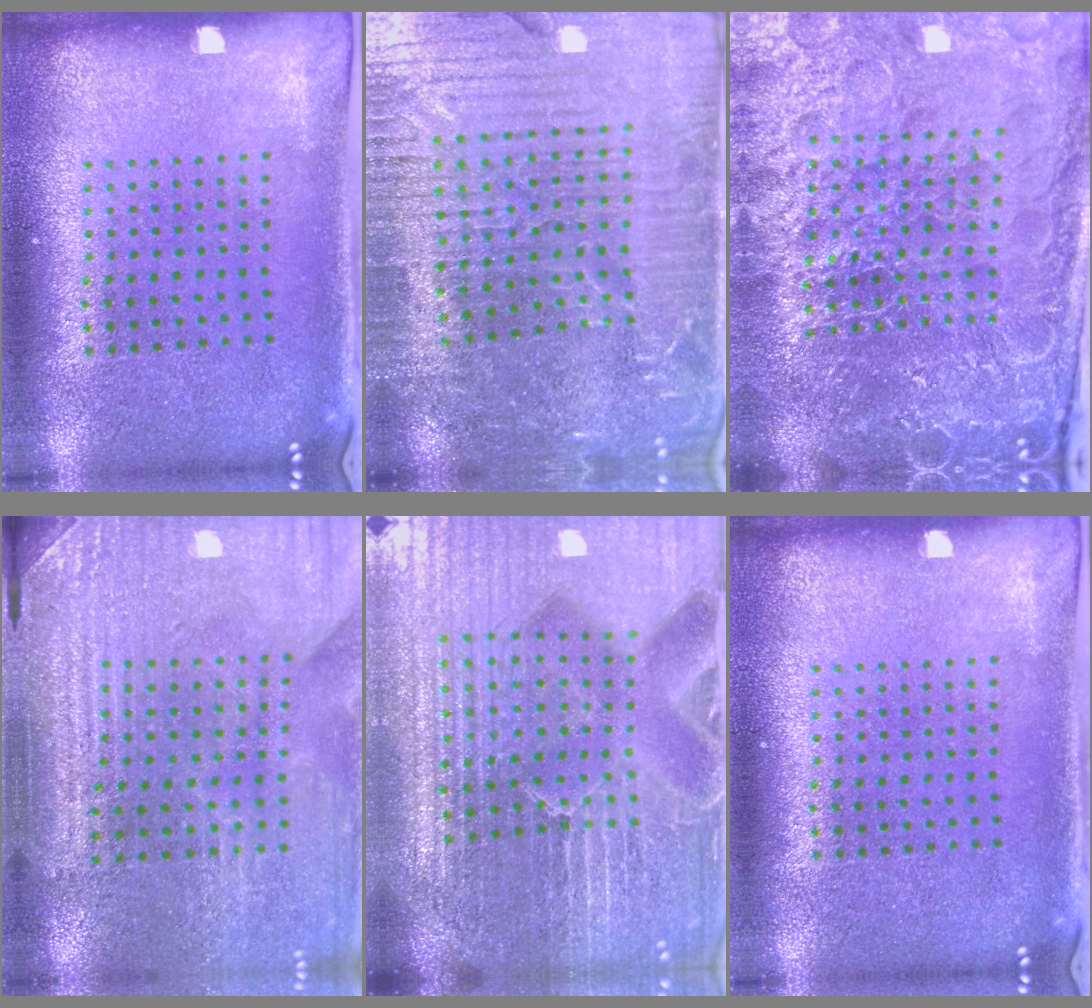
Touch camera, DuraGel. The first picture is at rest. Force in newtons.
{"total": 4.9, "press": 4.6, "slide": 1.7}
{"total": 6.1, "press": 5.4, "slide": 2.8}
{"total": 3.4, "press": 3.4, "slide": 0.3}
{"total": 6.7, "press": 5.9, "slide": 3.3}
{"total": 0.0}